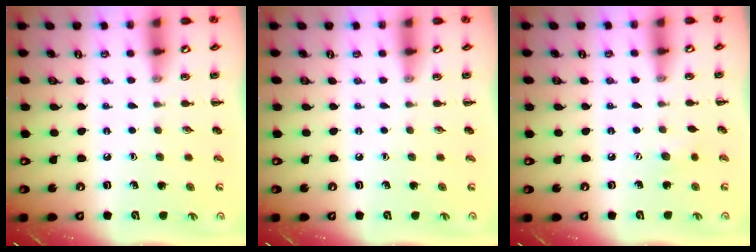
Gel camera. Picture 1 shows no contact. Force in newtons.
{"total": 0.0}
{"total": 3.1, "press": 3.0, "slide": 0.8}